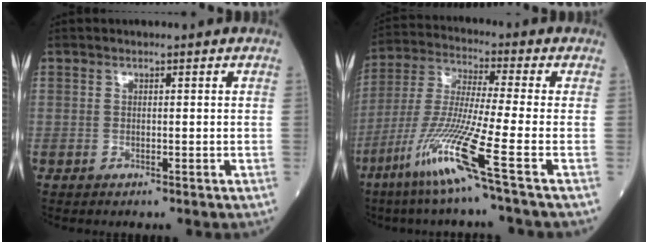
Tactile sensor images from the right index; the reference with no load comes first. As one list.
[{"total": 12.9, "force": [-6.6, -1.9, 10.9], "torque": [-0.224, -0.033, -0.135]}]